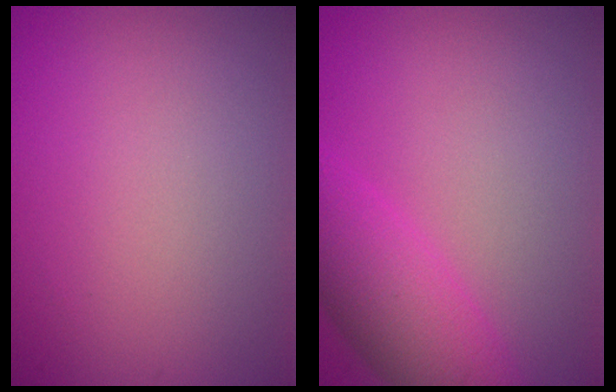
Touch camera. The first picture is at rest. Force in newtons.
{"total": 5.9, "press": 5.9, "slide": 0.2}